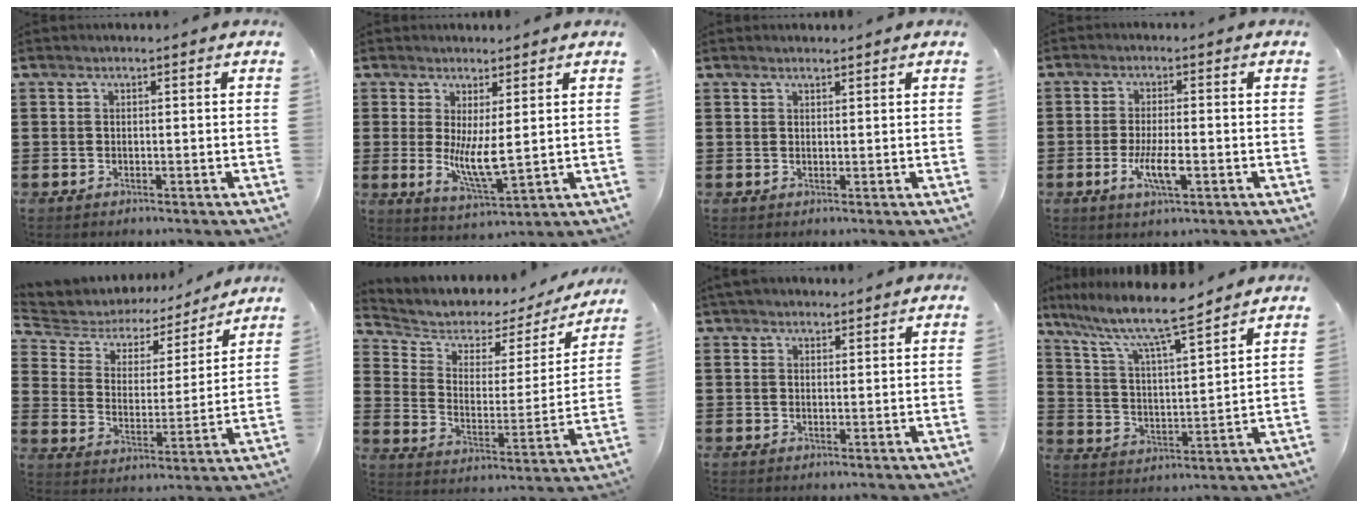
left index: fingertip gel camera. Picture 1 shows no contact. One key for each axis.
{"total": 6.7, "fx": 1.3, "fy": 1.8, "fz": 6.3, "tx": -0.124, "ty": -0.018, "tz": 0.021}
{"total": 1.1, "fx": 1.0, "fy": 0.1, "fz": 0.1, "tx": -0.003, "ty": 0.001, "tz": 0.020}
{"total": 5.4, "fx": -1.7, "fy": 1.3, "fz": 4.9, "tx": -0.100, "ty": -0.009, "tz": -0.031}
{"total": 4.5, "fx": 3.7, "fy": 2.2, "fz": 1.1, "tx": -0.046, "ty": -0.024, "tz": 0.055}
{"total": 4.2, "fx": 3.1, "fy": 2.6, "fz": 1.2, "tx": -0.052, "ty": -0.022, "tz": 0.047}
{"total": 2.5, "fx": 2.1, "fy": 1.1, "fz": 0.8, "tx": -0.022, "ty": 0.006, "tz": 0.040}
{"total": 9.1, "fx": 7.6, "fy": 0.7, "fz": 5.0, "tx": -0.125, "ty": -0.040, "tz": 0.125}